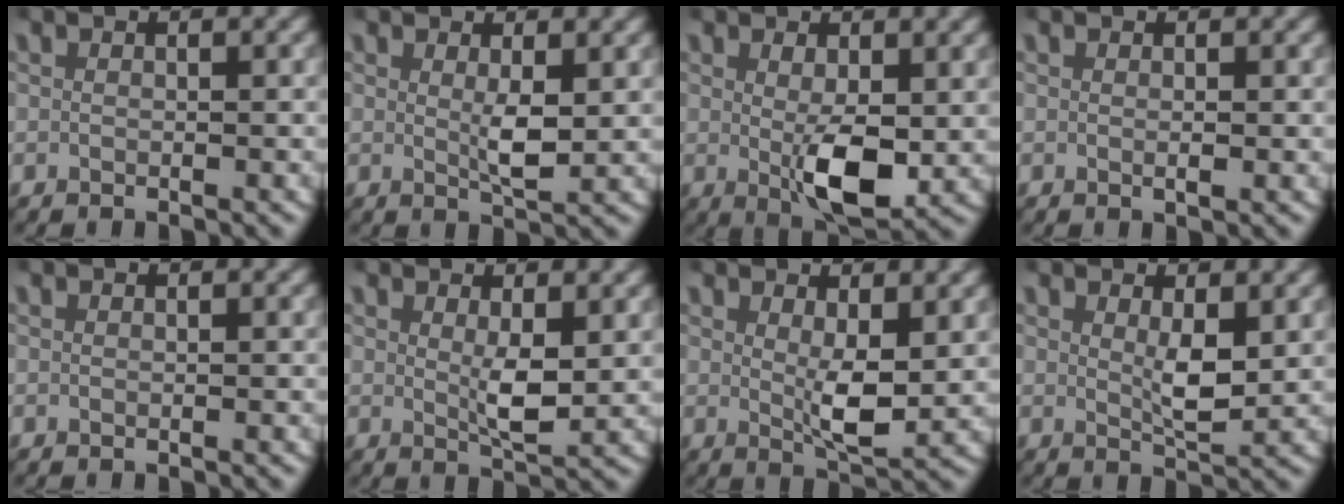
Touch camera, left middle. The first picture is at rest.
{"total": 2.2, "force": [0.8, 0.4, 2.0], "torque": [-0.038, -0.014, 0.017]}
{"total": 4.8, "force": [-0.1, 1.9, 4.4], "torque": [-0.073, -0.022, 0.005]}
{"total": 0.6, "force": [0.1, 0.1, 0.6], "torque": [-0.010, -0.005, 0.004]}
{"total": 0.0}
{"total": 2.7, "force": [1.1, 0.6, 2.4], "torque": [-0.043, -0.017, 0.023]}
{"total": 3.5, "force": [1.5, 1.0, 3.0], "torque": [-0.052, -0.020, 0.029]}
{"total": 2.6, "force": [1.3, 0.7, 2.2], "torque": [-0.038, -0.018, 0.027]}